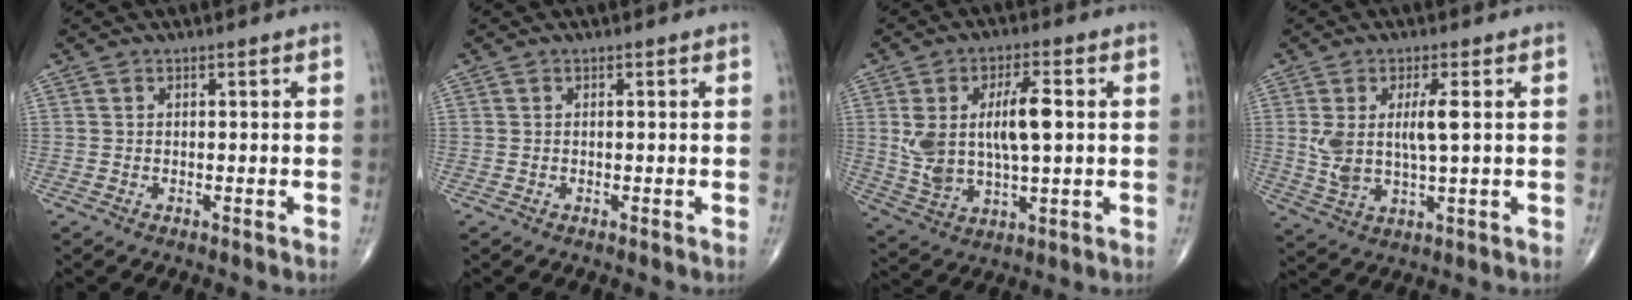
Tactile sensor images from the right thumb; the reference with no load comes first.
{"total": 0.0}
{"total": 13.3, "force": [1.9, 6.0, 11.8], "torque": [-0.220, 0.004, 0.043]}
{"total": 8.4, "force": [1.5, 2.8, 7.8], "torque": [-0.164, -0.008, 0.035]}